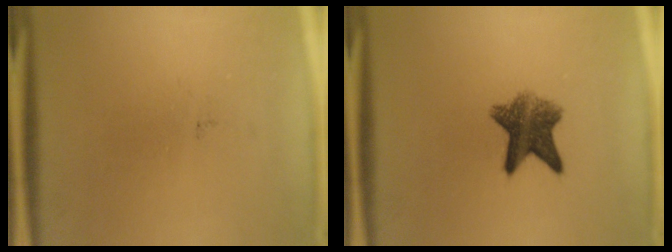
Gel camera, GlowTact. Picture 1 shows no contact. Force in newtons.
{"total": 7.4}